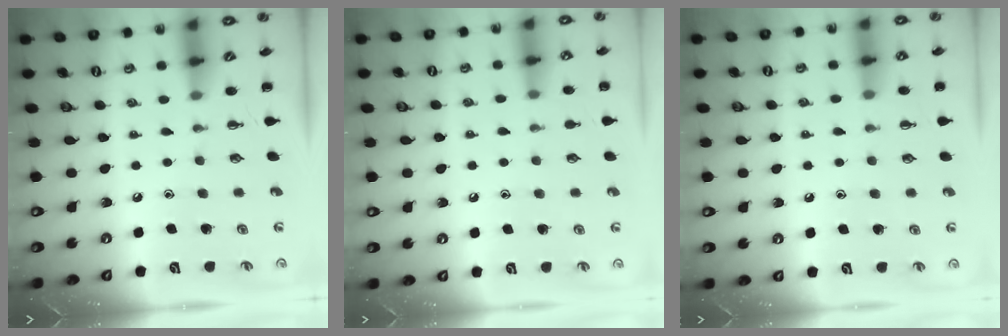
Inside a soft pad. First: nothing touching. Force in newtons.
{"total": 6.1, "press": 5.8, "slide": 2.0}
{"total": 4.5, "press": 4.2, "slide": 1.8}